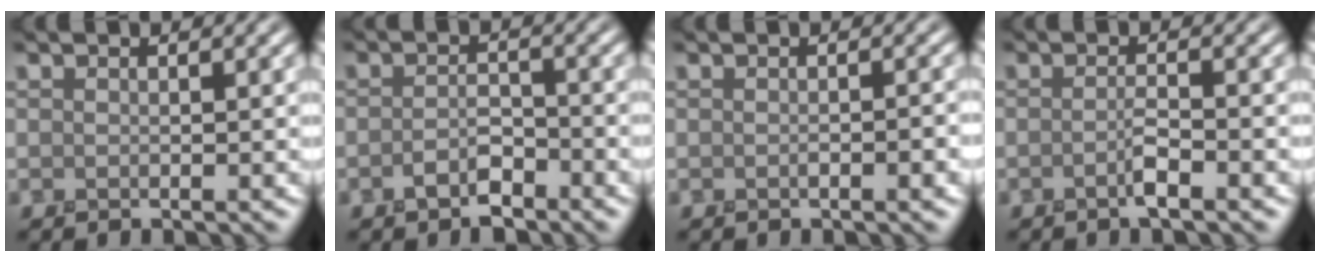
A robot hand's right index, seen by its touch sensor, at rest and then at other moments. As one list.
[{"total": 2.3, "force": [-1.6, 1.0, 1.4], "torque": [-0.026, 0.008, -0.033]}, {"total": 1.5, "force": [-0.4, 0.3, 1.4], "torque": [-0.016, 0.005, -0.007]}, {"total": 1.3, "force": [-0.7, 0.1, 1.1], "torque": [-0.022, 0.006, -0.017]}]